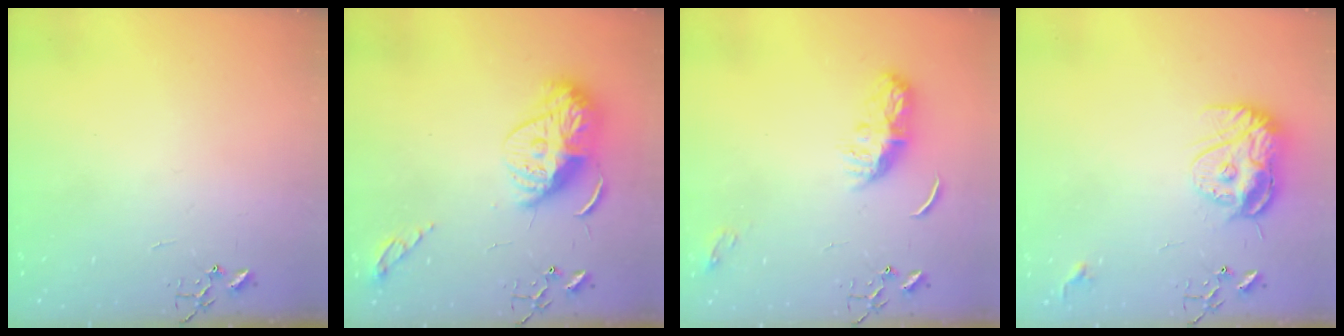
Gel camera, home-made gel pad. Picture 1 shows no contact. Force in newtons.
{"total": 16.0, "press": 16.0, "slide": 0.9}
{"total": 8.9, "press": 8.9, "slide": 0.1}
{"total": 12.4, "press": 12.4, "slide": 1.4}